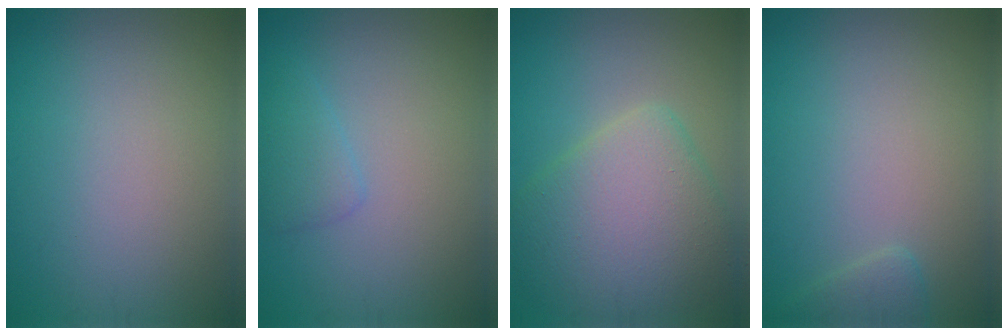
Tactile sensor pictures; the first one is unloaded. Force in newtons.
{"total": 1.7, "press": 1.7, "slide": 0.1}
{"total": 7.2, "press": 7.2, "slide": 0.3}
{"total": 1.3, "press": 1.3, "slide": 0.1}